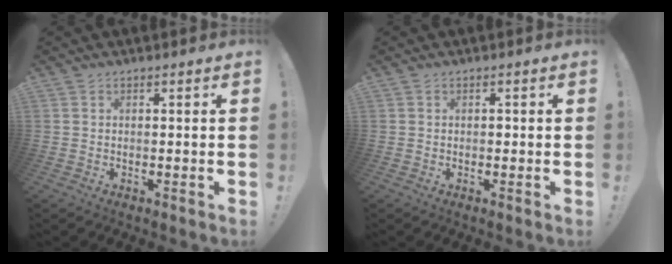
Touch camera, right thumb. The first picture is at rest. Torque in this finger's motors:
{"motor_torque": [0.09, -0.01, 0.17, -0.04, 0.00]}